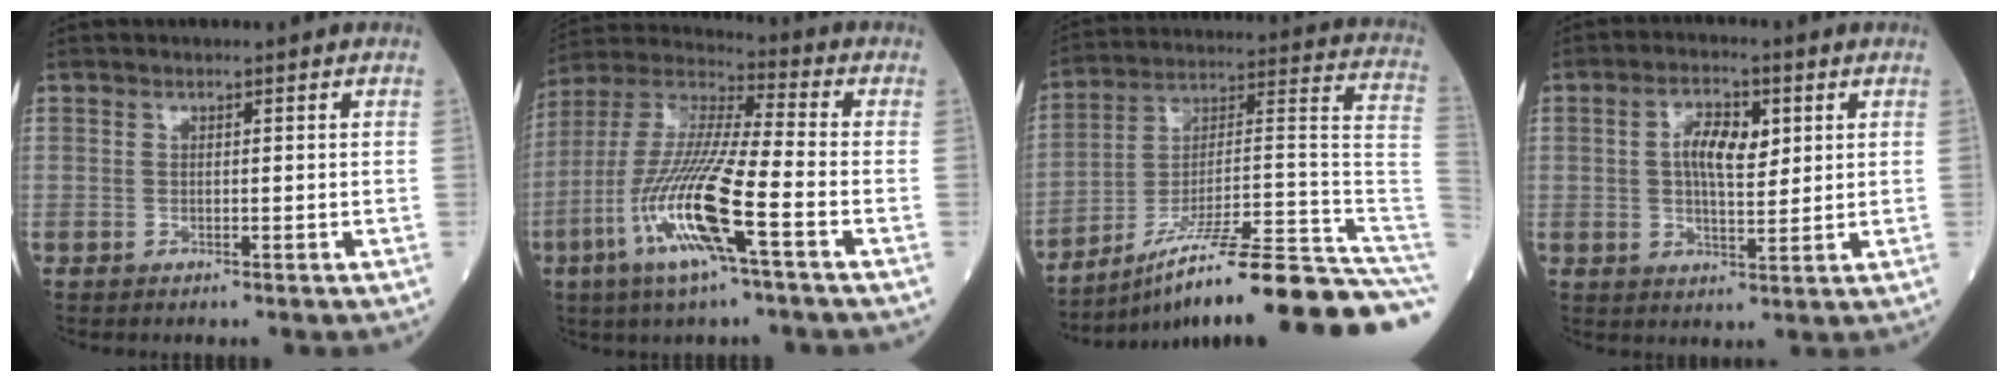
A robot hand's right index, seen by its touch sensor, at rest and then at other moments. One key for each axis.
{"total": 16.0, "fx": -6.2, "fy": 1.0, "fz": 14.7, "tx": -0.311, "ty": -0.015, "tz": -0.124}
{"total": 25.1, "fx": -18.6, "fy": 0.2, "fz": 16.8, "tx": -0.160, "ty": 0.033, "tz": -0.294}
{"total": 6.4, "fx": 1.6, "fy": 2.6, "fz": 5.7, "tx": -0.105, "ty": 0.009, "tz": 0.027}